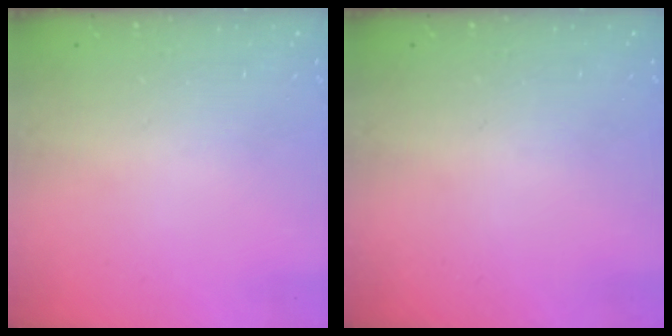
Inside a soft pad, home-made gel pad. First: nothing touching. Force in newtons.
{"total": 0.0}